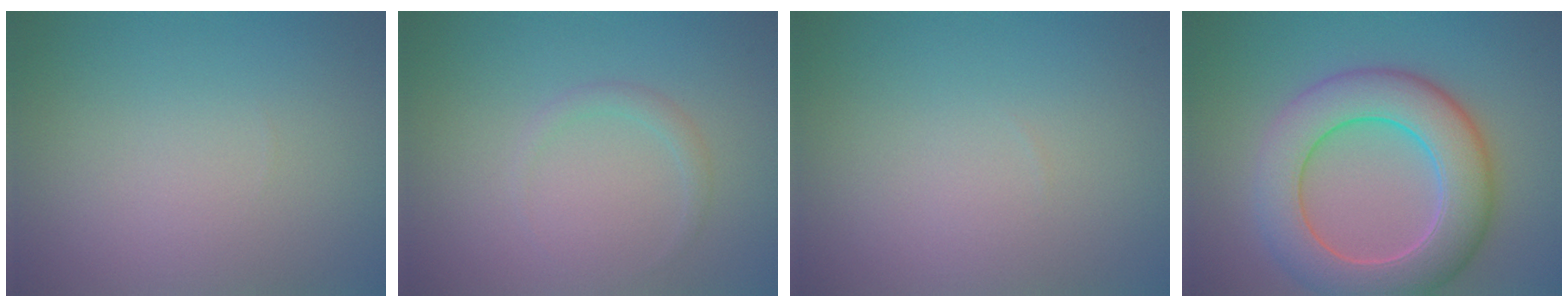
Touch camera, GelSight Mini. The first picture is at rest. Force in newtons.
{"total": 1.0, "press": 1.0, "slide": 0.1}
{"total": 0.0}
{"total": 8.6, "press": 8.6, "slide": 0.5}